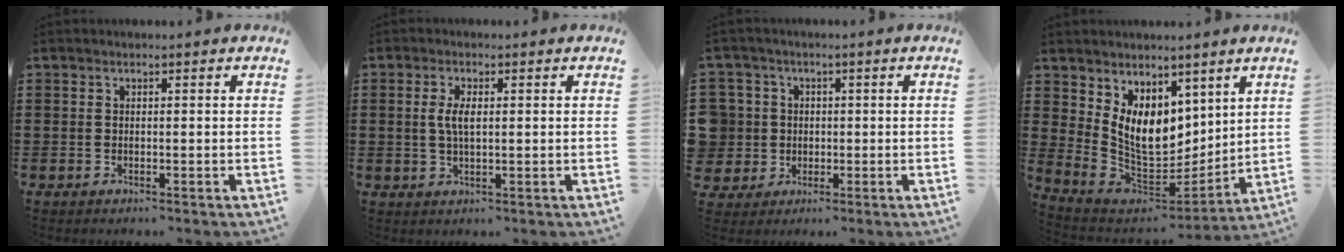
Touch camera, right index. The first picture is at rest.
{"total": 3.4, "force": [0.4, 1.3, 3.1], "torque": [-0.063, 0.005, 0.004]}
{"total": 5.6, "force": [0.0, 5.6, 0.8], "torque": [-0.062, 0.006, -0.005]}
{"total": 9.8, "force": [4.1, 6.9, 5.7], "torque": [-0.136, -0.022, 0.081]}